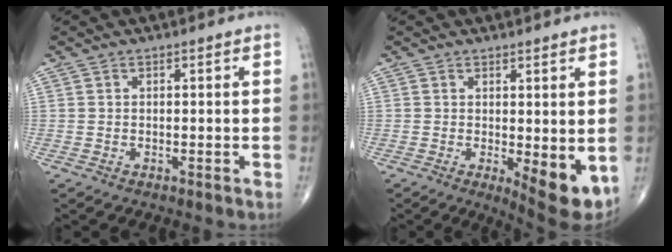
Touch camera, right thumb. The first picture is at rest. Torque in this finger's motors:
{"motor_torque": [0.77, 1.81, 0.19, -0.27, 0.23]}